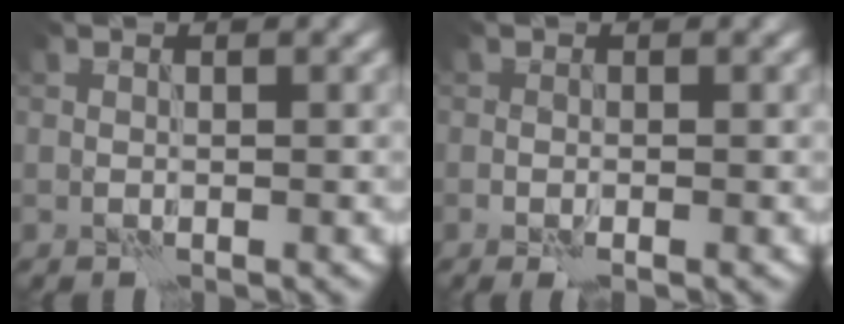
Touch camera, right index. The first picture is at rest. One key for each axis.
{"total": 1.0, "fx": -0.4, "fy": 0.4, "fz": 0.9, "tx": -0.018, "ty": -0.003, "tz": -0.010}